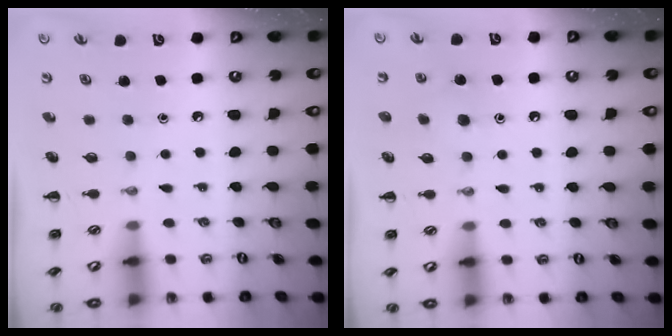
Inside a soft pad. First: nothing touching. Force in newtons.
{"total": 5.7, "press": 5.4, "slide": 1.8}